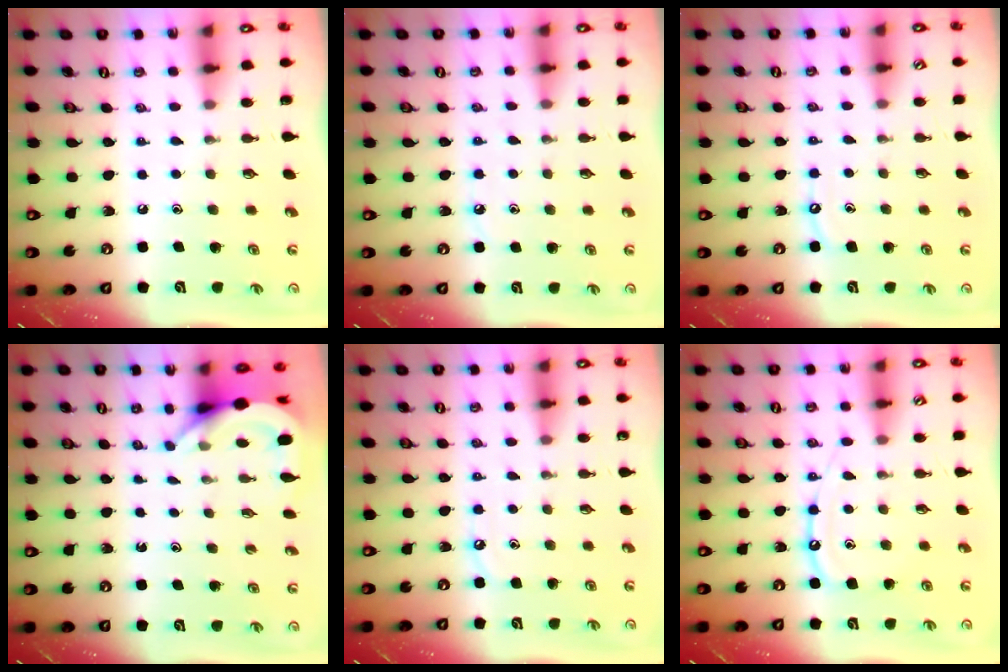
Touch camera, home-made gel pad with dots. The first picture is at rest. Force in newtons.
{"total": 3.9, "press": 3.9, "slide": 0.6}
{"total": 4.2, "press": 4.2, "slide": 0.5}
{"total": 4.4, "press": 4.4, "slide": 0.2}
{"total": 4.7, "press": 4.7, "slide": 0.6}
{"total": 10.0, "press": 10.0, "slide": 0.9}